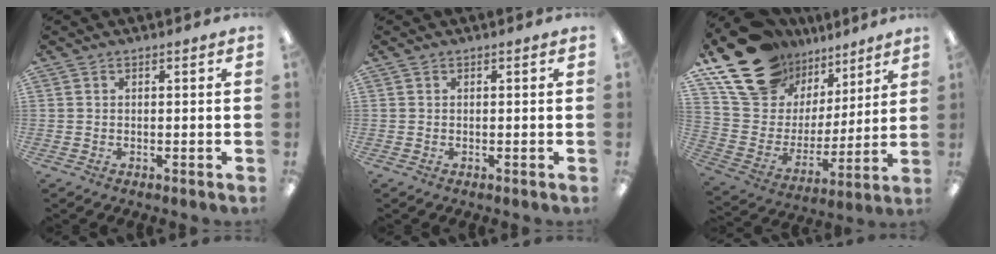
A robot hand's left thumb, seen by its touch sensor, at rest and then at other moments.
{"total": 0.0}
{"total": 21.7, "force": [15.1, 13.1, 8.5], "torque": [-0.177, -0.086, 0.293]}